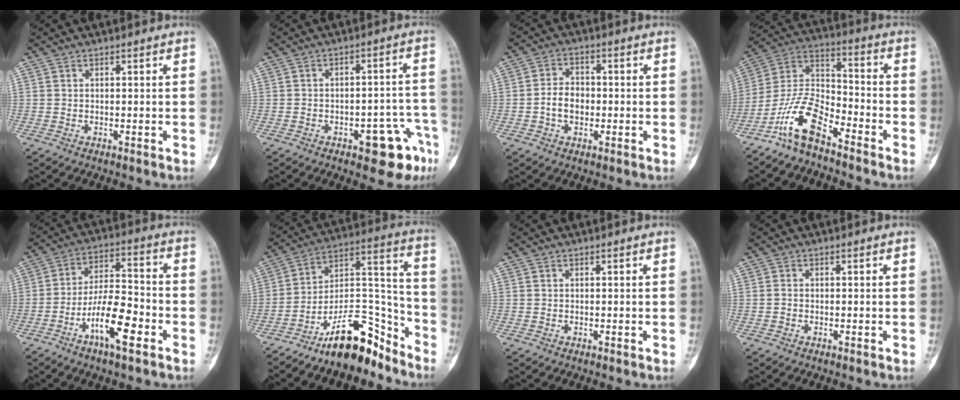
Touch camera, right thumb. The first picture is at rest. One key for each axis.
{"total": 10.0, "fx": -5.3, "fy": 4.1, "fz": 7.5, "tx": -0.061, "ty": 0.044, "tz": -0.060}
{"total": 5.3, "fx": -1.0, "fy": 3.9, "fz": 3.4, "tx": -0.044, "ty": 0.016, "tz": -0.022}
{"total": 11.4, "fx": -8.0, "fy": 4.3, "fz": 7.0, "tx": -0.141, "ty": 0.075, "tz": -0.165}
{"total": 12.3, "fx": -5.8, "fy": 3.9, "fz": 10.2, "tx": -0.181, "ty": 0.037, "tz": -0.104}
{"total": 16.6, "fx": -12.5, "fy": 6.2, "fz": 8.9, "tx": -0.110, "ty": 0.126, "tz": -0.211}
{"total": 0.0}
{"total": 0.6, "fx": -0.2, "fy": 0.5, "fz": 0.3, "tx": -0.006, "ty": 0.001, "tz": -0.006}